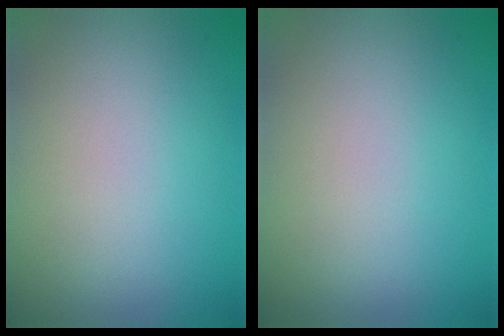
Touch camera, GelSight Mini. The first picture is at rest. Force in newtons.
{"total": 0.0}